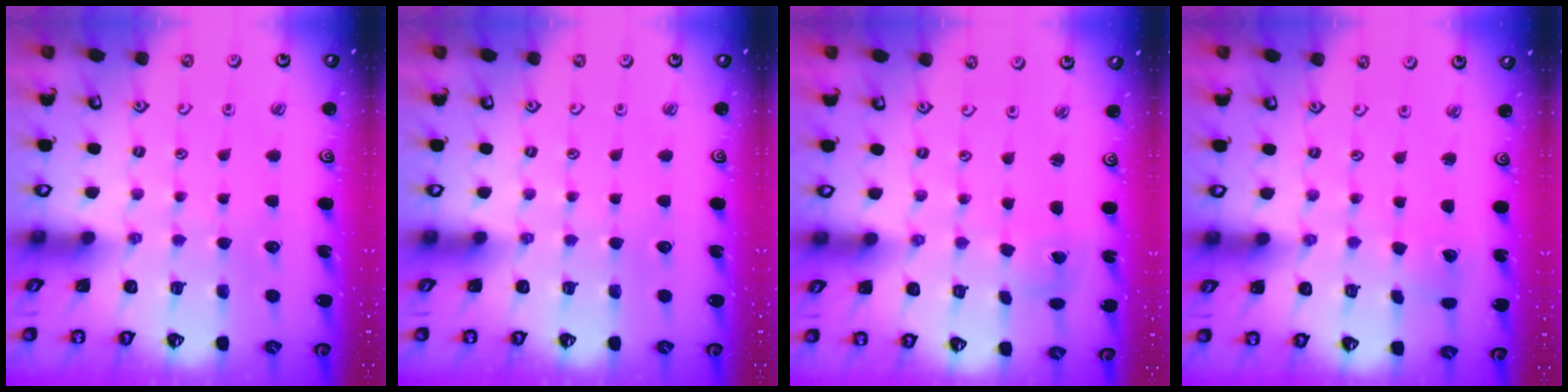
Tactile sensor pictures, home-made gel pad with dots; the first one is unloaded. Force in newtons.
{"total": 0.0}
{"total": 2.1, "press": 2.1, "slide": 0.1}
{"total": 2.1, "press": 2.1, "slide": 0.2}